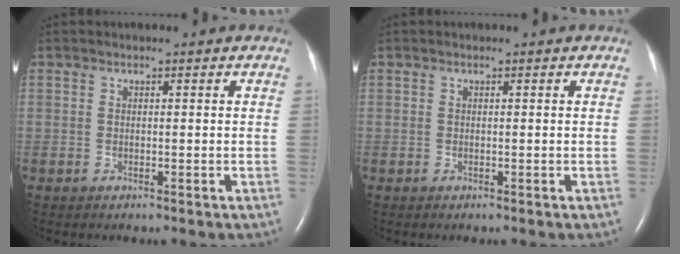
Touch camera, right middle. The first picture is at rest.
{"total": 0.0}